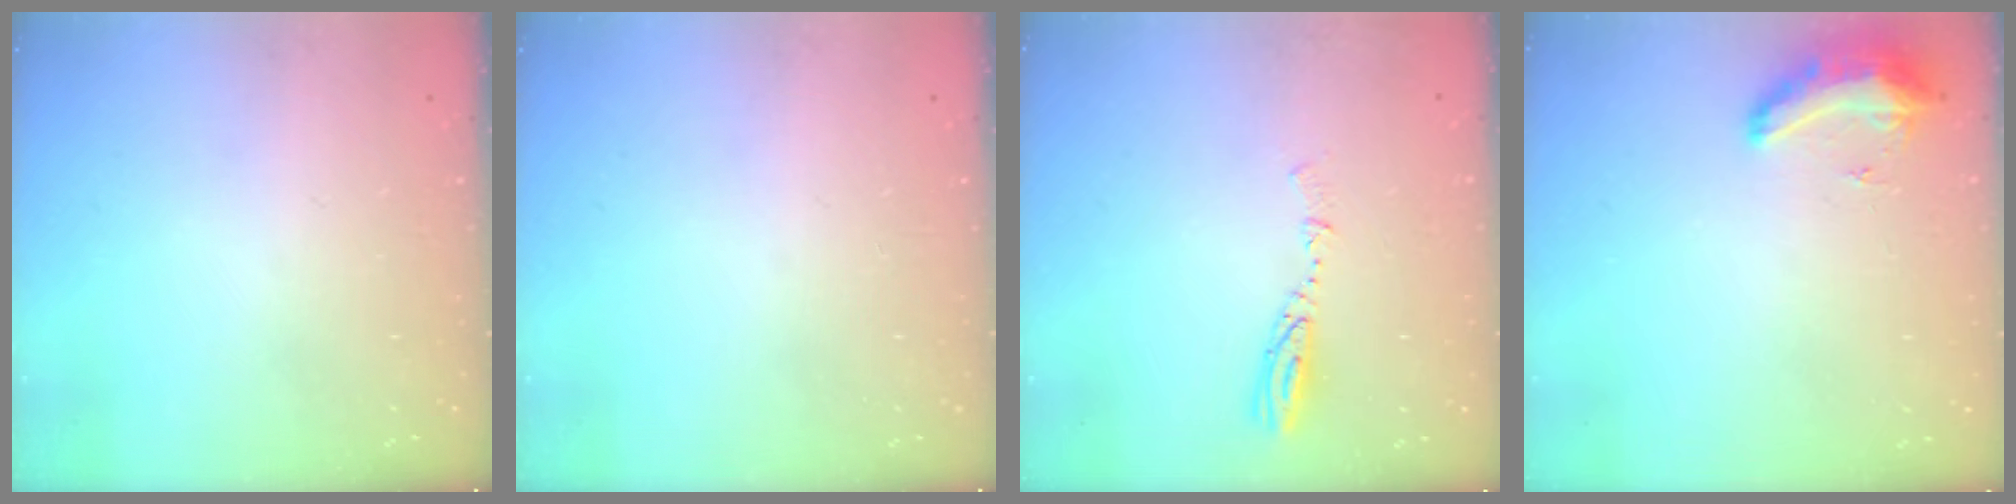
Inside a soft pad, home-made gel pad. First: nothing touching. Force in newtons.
{"total": 0.0}
{"total": 4.0, "press": 3.9, "slide": 0.2}
{"total": 8.8, "press": 8.8, "slide": 0.7}